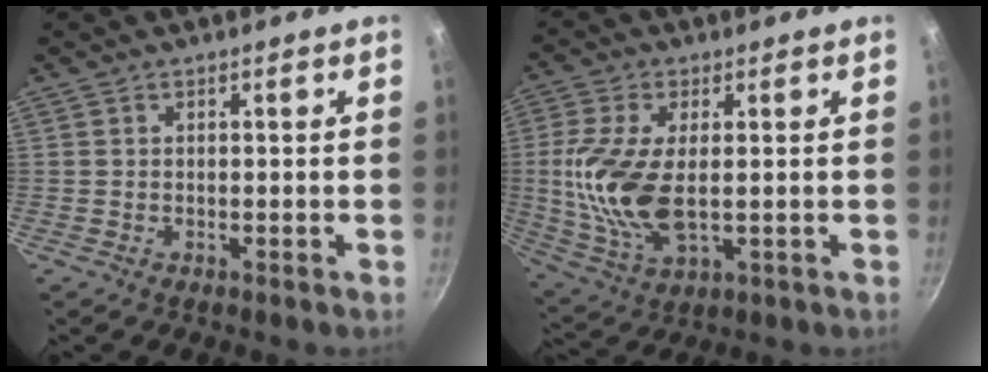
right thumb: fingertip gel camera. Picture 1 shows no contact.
{"total": 13.9, "force": [0.4, 6.8, 12.1], "torque": [-0.248, -0.011, 0.010]}